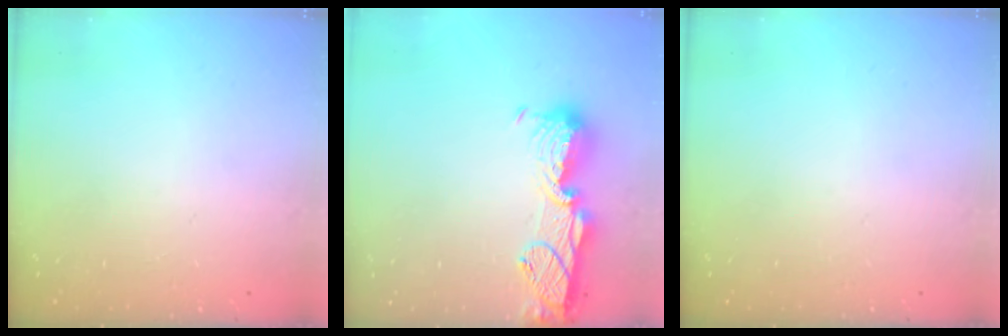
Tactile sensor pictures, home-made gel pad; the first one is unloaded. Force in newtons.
{"total": 14.0, "press": 13.9, "slide": 1.0}
{"total": 0.0}